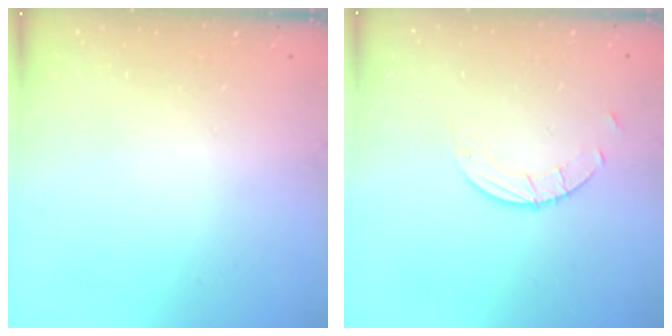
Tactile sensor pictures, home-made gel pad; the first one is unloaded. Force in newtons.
{"total": 2.7, "press": 2.7, "slide": 0.3}